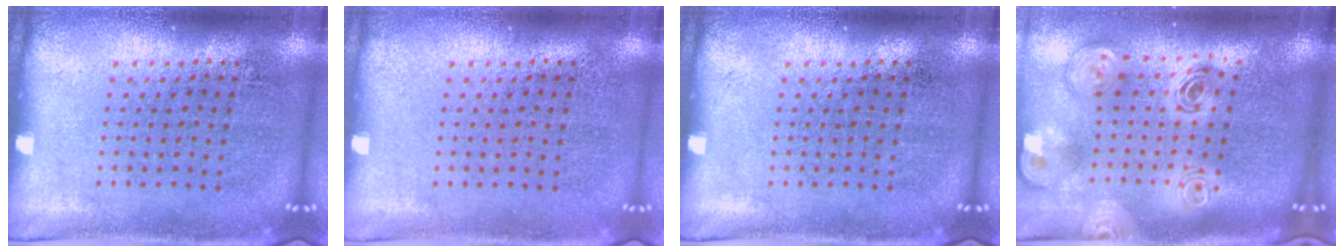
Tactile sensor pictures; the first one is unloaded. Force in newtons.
{"total": 0.0}
{"total": 0.0}
{"total": 2.8, "press": 2.0, "slide": 2.0}